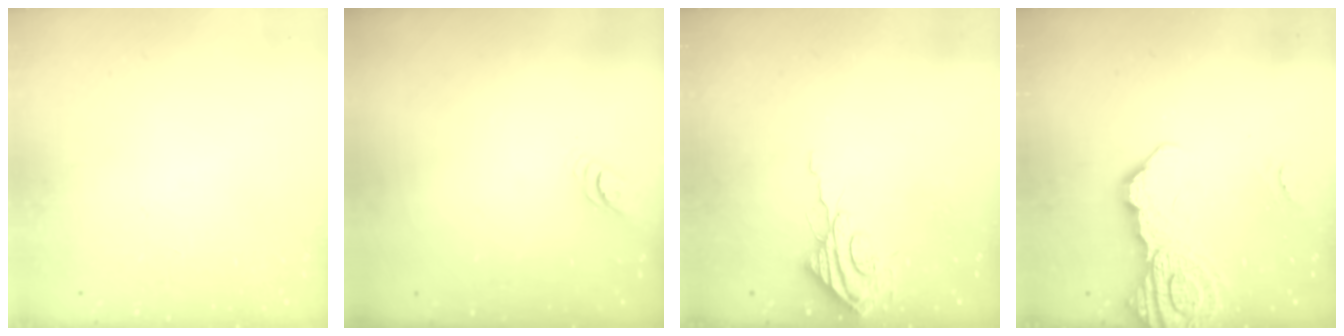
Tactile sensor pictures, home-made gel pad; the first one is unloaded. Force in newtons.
{"total": 3.7, "press": 3.7, "slide": 0.5}
{"total": 9.1, "press": 9.1, "slide": 0.7}
{"total": 15.5, "press": 15.3, "slide": 1.8}